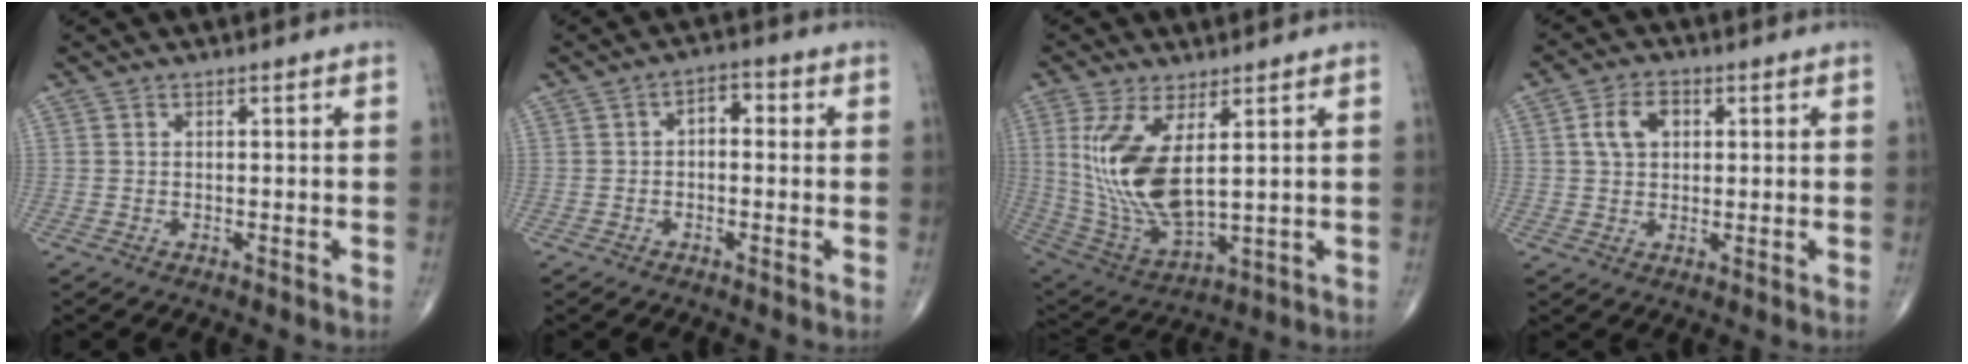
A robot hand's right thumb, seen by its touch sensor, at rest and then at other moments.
{"total": 3.5, "force": [0.2, 2.1, 2.8], "torque": [-0.025, 0.013, -0.007]}
{"total": 15.6, "force": [3.5, 6.4, 13.8], "torque": [-0.285, -0.029, 0.089]}
{"total": 5.7, "force": [1.6, 3.9, 3.8], "torque": [-0.062, 0.008, 0.027]}